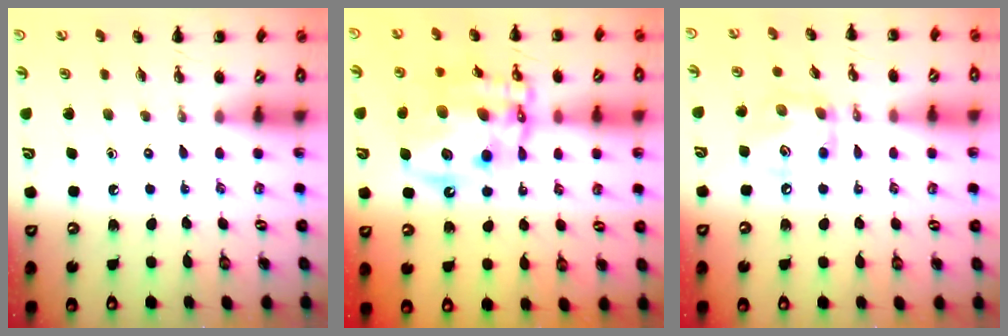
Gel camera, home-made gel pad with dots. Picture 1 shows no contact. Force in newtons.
{"total": 16.3, "press": 15.8, "slide": 3.7}
{"total": 9.4, "press": 9.4, "slide": 0.4}